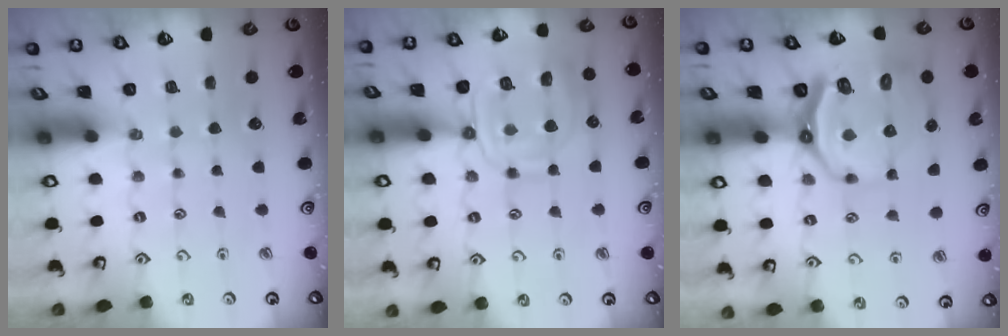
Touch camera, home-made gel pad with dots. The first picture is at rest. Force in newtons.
{"total": 12.9, "press": 12.8, "slide": 1.3}
{"total": 9.7, "press": 8.9, "slide": 3.9}